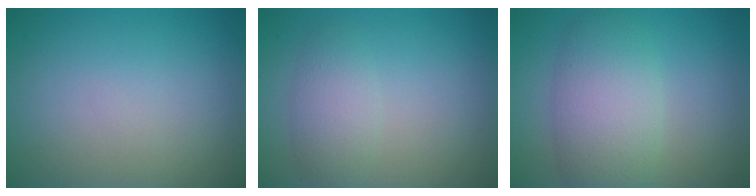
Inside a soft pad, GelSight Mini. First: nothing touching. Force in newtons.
{"total": 2.6, "press": 2.6, "slide": 0.1}
{"total": 5.8, "press": 5.8, "slide": 0.1}